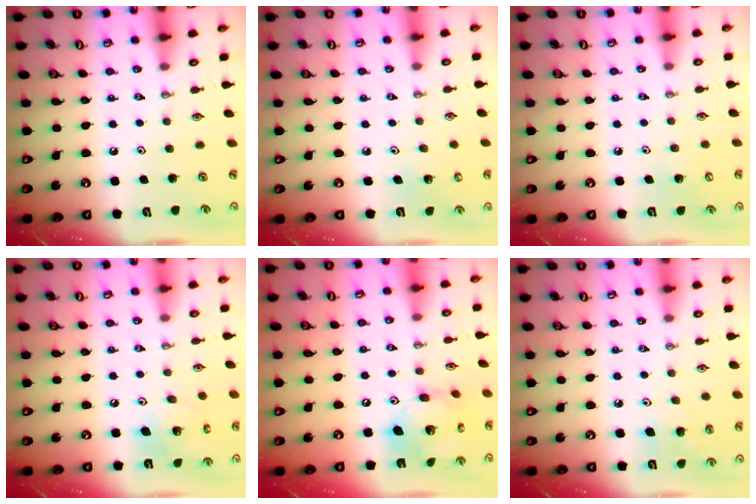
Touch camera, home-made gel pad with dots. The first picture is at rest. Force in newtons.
{"total": 2.5, "press": 2.5, "slide": 0.2}
{"total": 4.0, "press": 4.0, "slide": 0.3}
{"total": 10.5, "press": 10.3, "slide": 2.1}
{"total": 15.6, "press": 15.5, "slide": 1.6}
{"total": 6.3, "press": 6.1, "slide": 1.6}